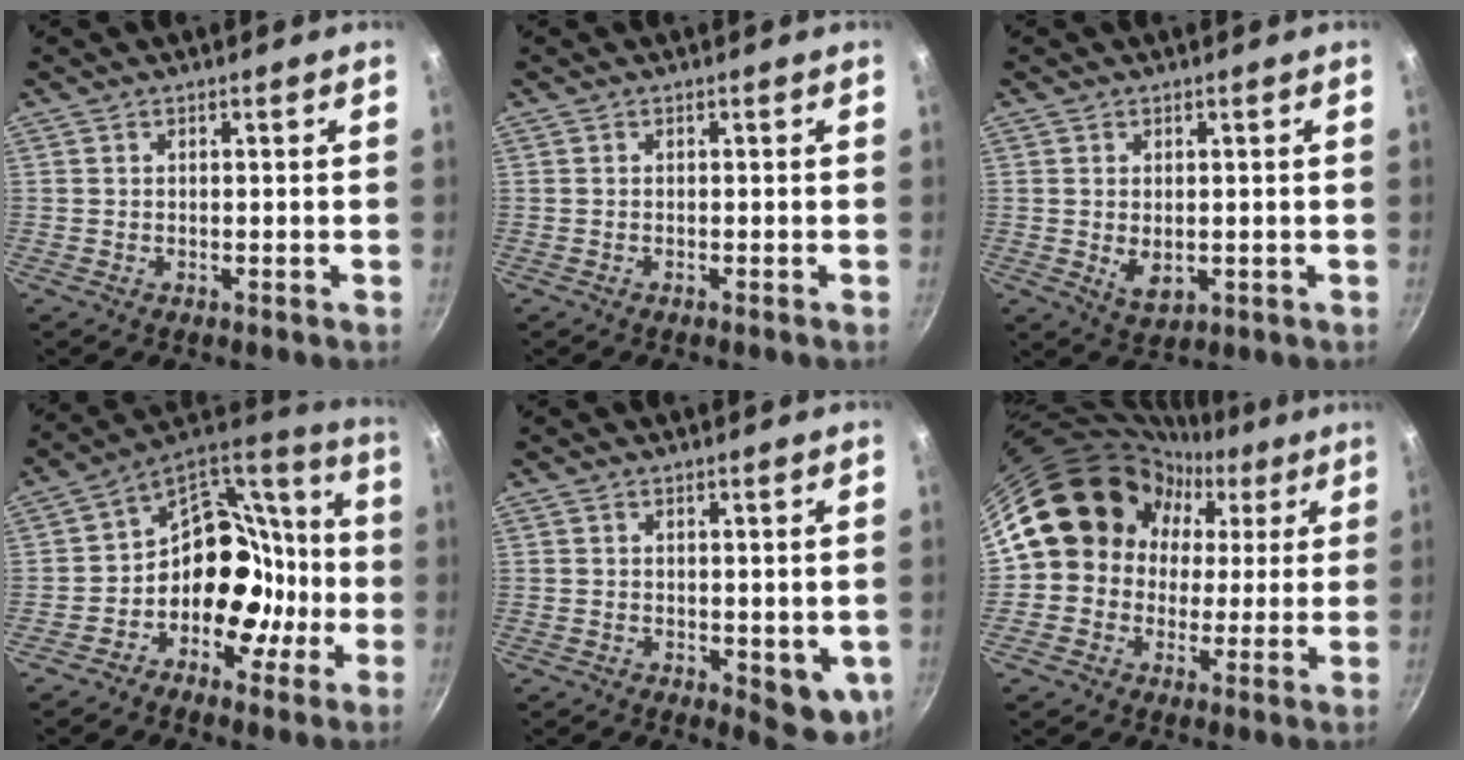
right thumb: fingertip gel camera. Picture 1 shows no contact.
{"total": 0.0}
{"total": 4.4, "force": [-0.3, 2.7, 3.4], "torque": [-0.056, -0.012, 0.004]}
{"total": 17.2, "force": [-4.5, 13.7, 9.3], "torque": [-0.073, 0.082, -0.077]}
{"total": 6.9, "force": [0.4, 3.6, 5.9], "torque": [-0.053, -0.005, 0.017]}
{"total": 17.2, "force": [3.1, 15.1, 7.6], "torque": [-0.092, 0.041, 0.043]}